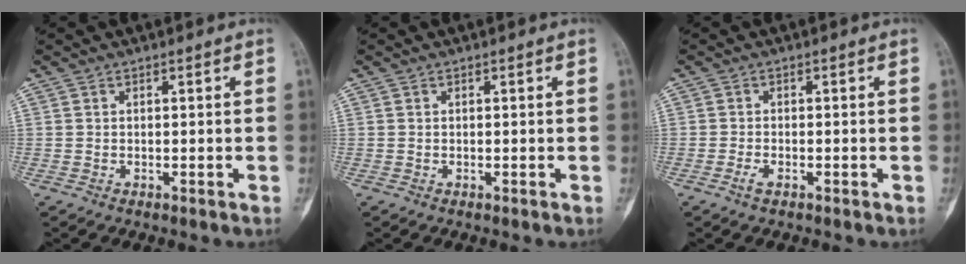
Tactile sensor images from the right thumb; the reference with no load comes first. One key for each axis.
{"total": 0.0}
{"total": 1.5, "fx": -0.9, "fy": 0.5, "fz": 1.1, "tx": -0.027, "ty": 0.001, "tz": -0.020}